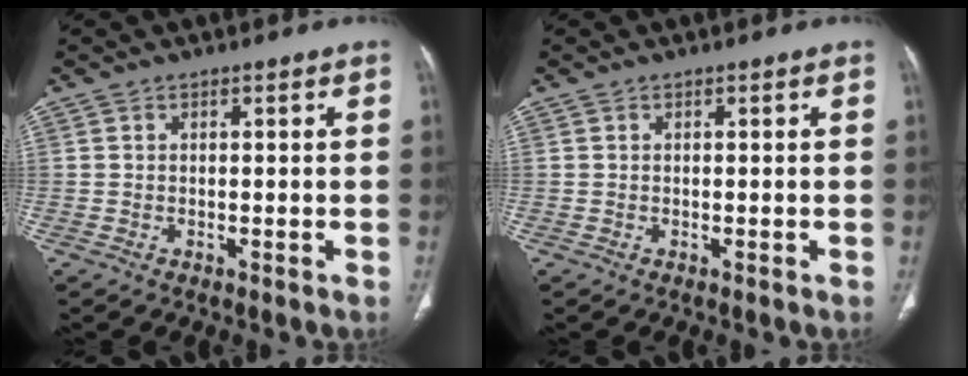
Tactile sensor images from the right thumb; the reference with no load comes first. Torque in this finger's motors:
{"motor_torque": [0.00, 0.01, -0.09, -0.09, 0.04]}